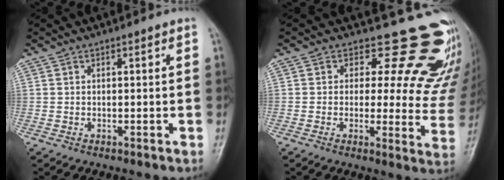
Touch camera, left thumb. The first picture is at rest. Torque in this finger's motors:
{"motor_torque": [1.32, 0.70, 0.47, -0.88, 0.07]}